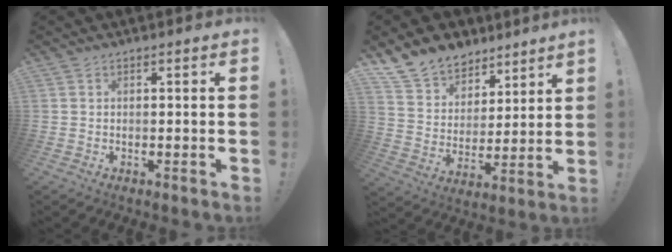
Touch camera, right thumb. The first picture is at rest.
{"total": 13.0, "force": [10.7, 7.2, 2.2], "torque": [-0.053, -0.081, 0.208]}